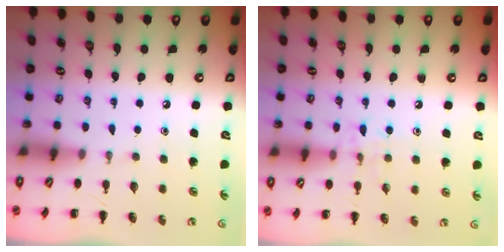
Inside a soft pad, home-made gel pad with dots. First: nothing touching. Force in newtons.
{"total": 7.4, "press": 7.2, "slide": 1.7}